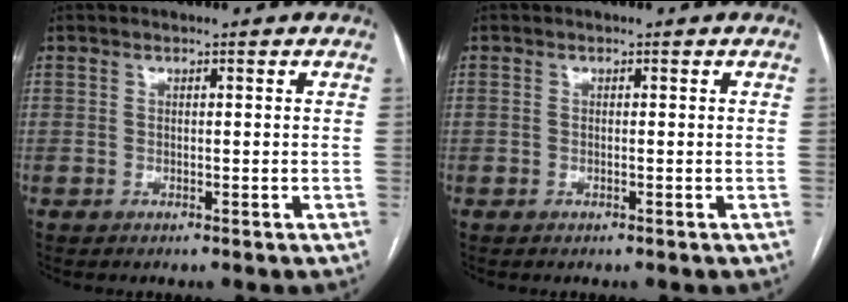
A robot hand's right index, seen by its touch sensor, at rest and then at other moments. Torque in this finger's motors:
{"motor_torque": [0.05, 0.03, -0.02, 0.00]}